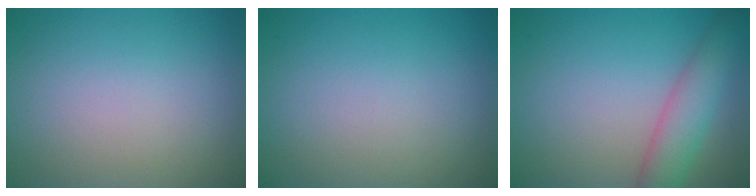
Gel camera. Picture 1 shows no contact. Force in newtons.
{"total": 0.0}
{"total": 4.2, "press": 4.2, "slide": 0.3}